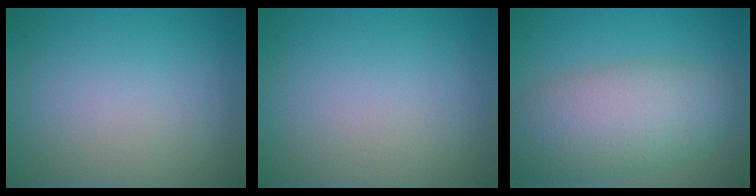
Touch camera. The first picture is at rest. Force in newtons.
{"total": 0.0}
{"total": 8.5, "press": 8.5, "slide": 0.2}